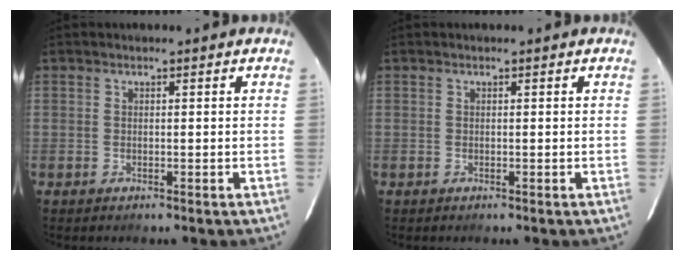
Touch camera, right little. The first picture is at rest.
{"total": 0.0}